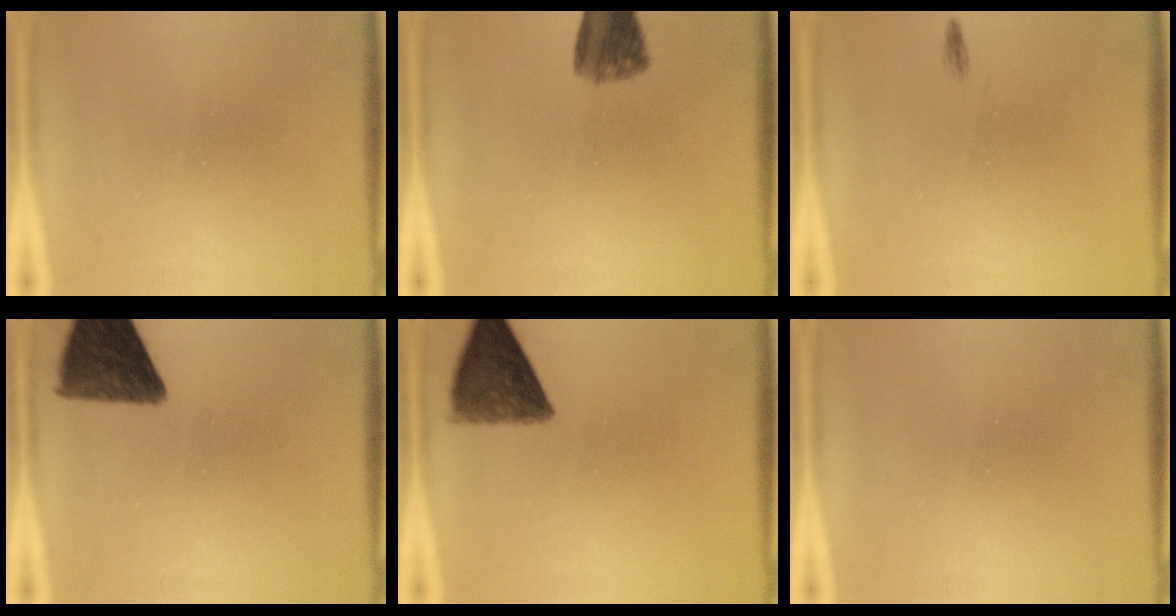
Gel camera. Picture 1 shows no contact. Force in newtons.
{"total": 6.2}
{"total": 0.5}
{"total": 11.6}
{"total": 9.2}
{"total": 0.0}